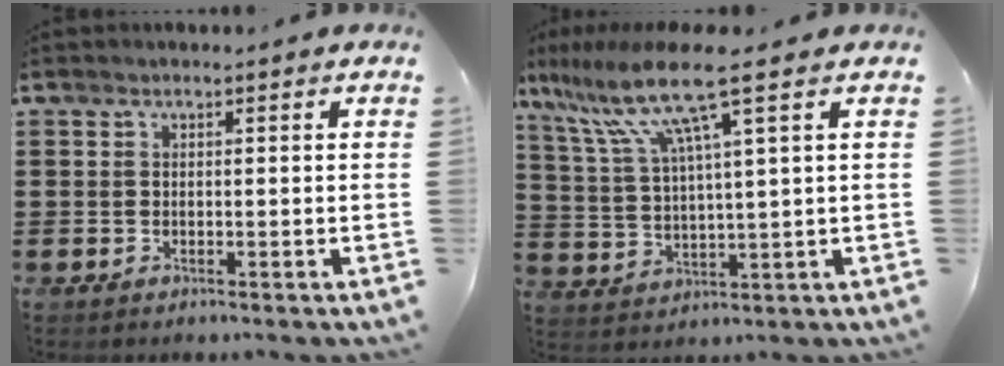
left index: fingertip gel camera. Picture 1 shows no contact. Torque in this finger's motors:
{"motor_torque": [0.51, -0.75, 0.94, 0.21]}